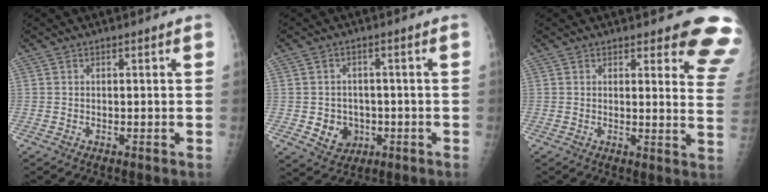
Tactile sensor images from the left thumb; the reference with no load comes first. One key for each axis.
{"total": 6.0, "fx": -1.3, "fy": 5.3, "fz": 2.5, "tx": -0.013, "ty": 0.007, "tz": -0.012}
{"total": 10.4, "fx": 8.9, "fy": 2.8, "fz": 4.6, "tx": -0.009, "ty": -0.064, "tz": 0.071}